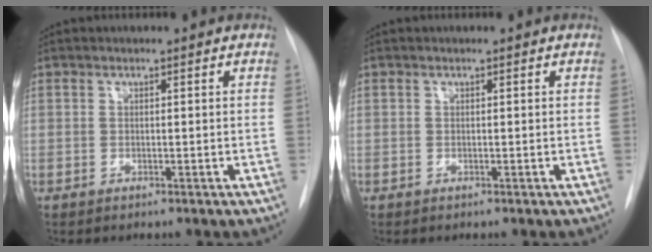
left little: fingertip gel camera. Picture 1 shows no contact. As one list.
[{"total": 0.0}]